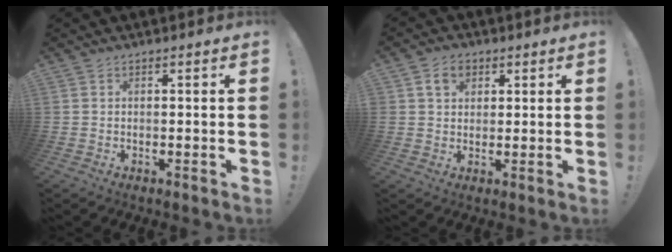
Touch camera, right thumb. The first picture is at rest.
{"total": 5.6, "force": [2.4, 4.3, 2.5], "torque": [-0.035, 0.000, 0.044]}